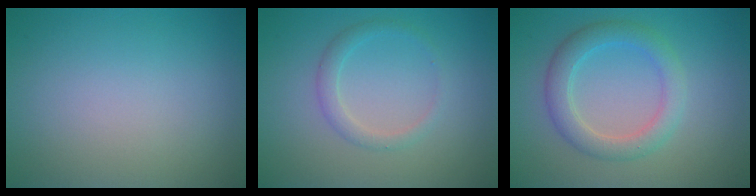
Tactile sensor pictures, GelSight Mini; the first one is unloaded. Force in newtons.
{"total": 1.7, "press": 1.7, "slide": 0.0}
{"total": 3.6, "press": 3.6, "slide": 0.0}